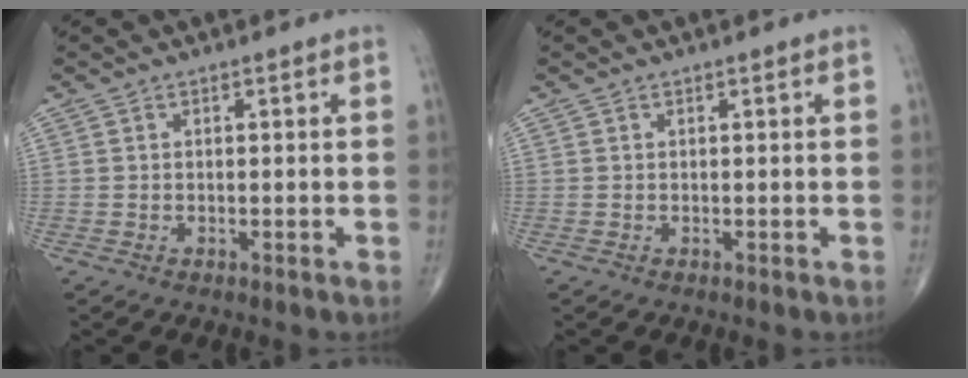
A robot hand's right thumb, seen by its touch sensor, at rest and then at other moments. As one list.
[{"total": 0.0}]